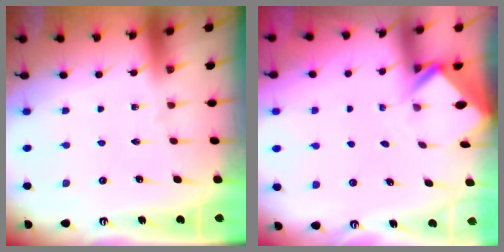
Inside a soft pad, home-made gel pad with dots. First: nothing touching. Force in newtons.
{"total": 2.4, "press": 2.4, "slide": 0.2}